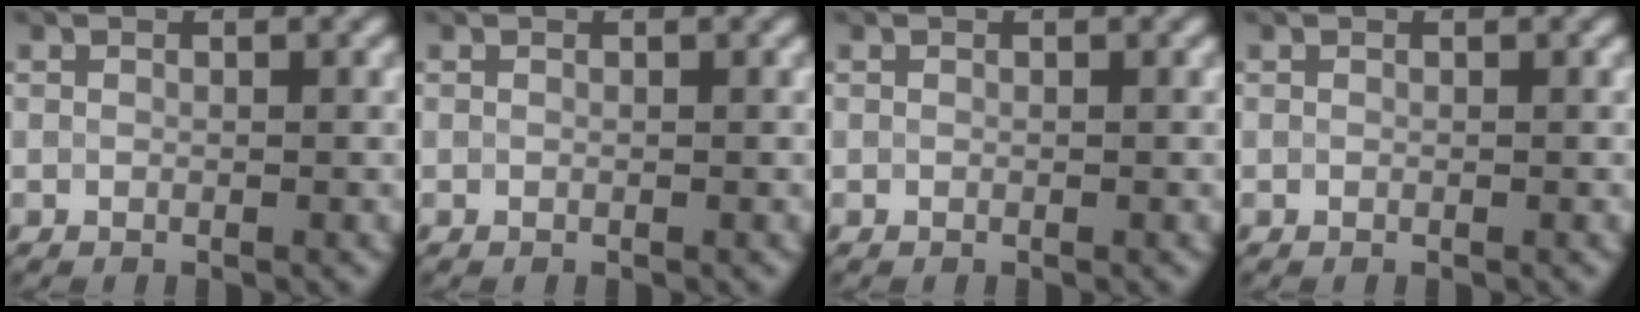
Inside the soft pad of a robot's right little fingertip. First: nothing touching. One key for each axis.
{"total": 0.0}
{"total": 0.0}
{"total": 0.0}